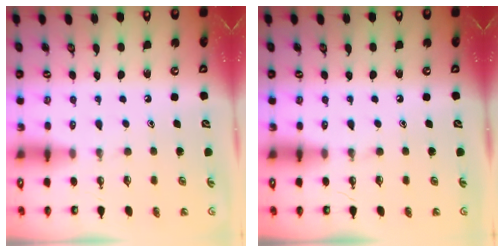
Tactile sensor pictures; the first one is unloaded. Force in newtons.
{"total": 0.0}